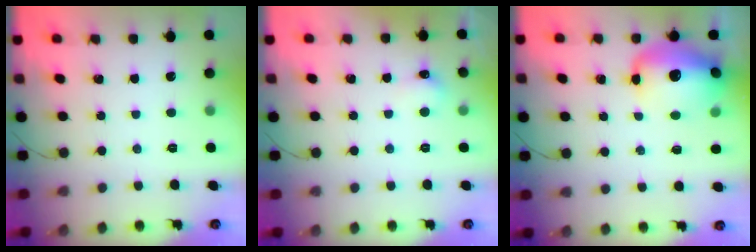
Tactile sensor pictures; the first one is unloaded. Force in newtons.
{"total": 4.9, "press": 4.7, "slide": 1.4}
{"total": 15.5, "press": 15.1, "slide": 3.7}